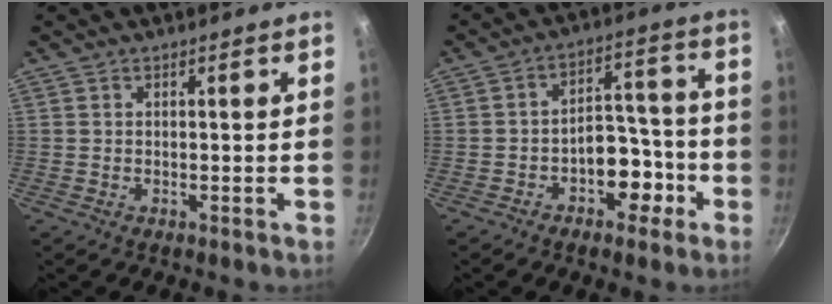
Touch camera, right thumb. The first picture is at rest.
{"total": 9.0, "force": [-4.2, 5.9, 5.4], "torque": [-0.028, 0.062, -0.053]}